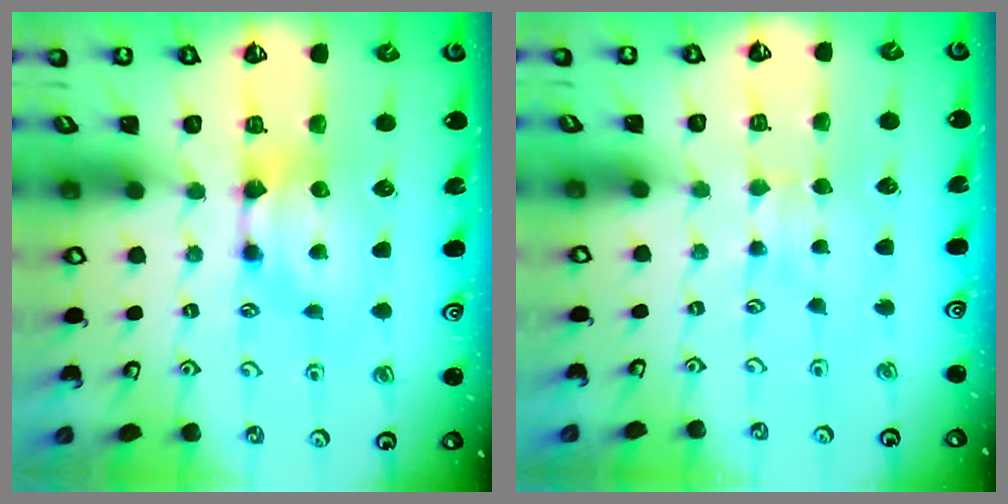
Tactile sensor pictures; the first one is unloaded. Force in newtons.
{"total": 2.9, "press": 2.8, "slide": 0.4}